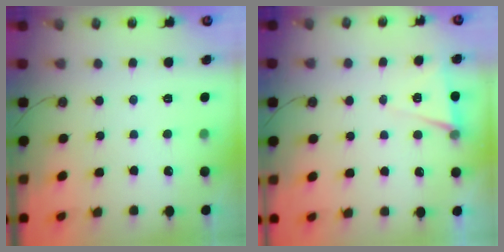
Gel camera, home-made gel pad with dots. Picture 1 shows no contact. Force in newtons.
{"total": 5.3, "press": 3.6, "slide": 3.8}